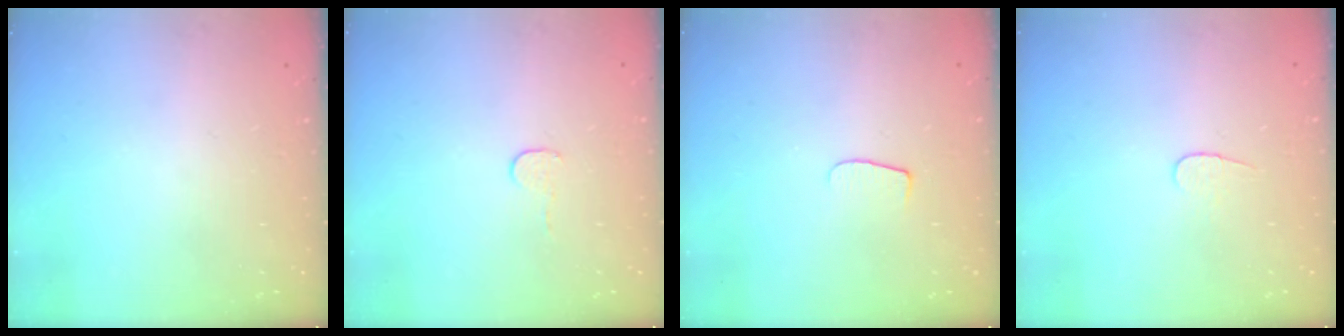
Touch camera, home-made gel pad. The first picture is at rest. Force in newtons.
{"total": 3.7, "press": 3.7, "slide": 0.3}
{"total": 6.0, "press": 6.0, "slide": 0.6}
{"total": 4.8, "press": 4.8, "slide": 0.5}